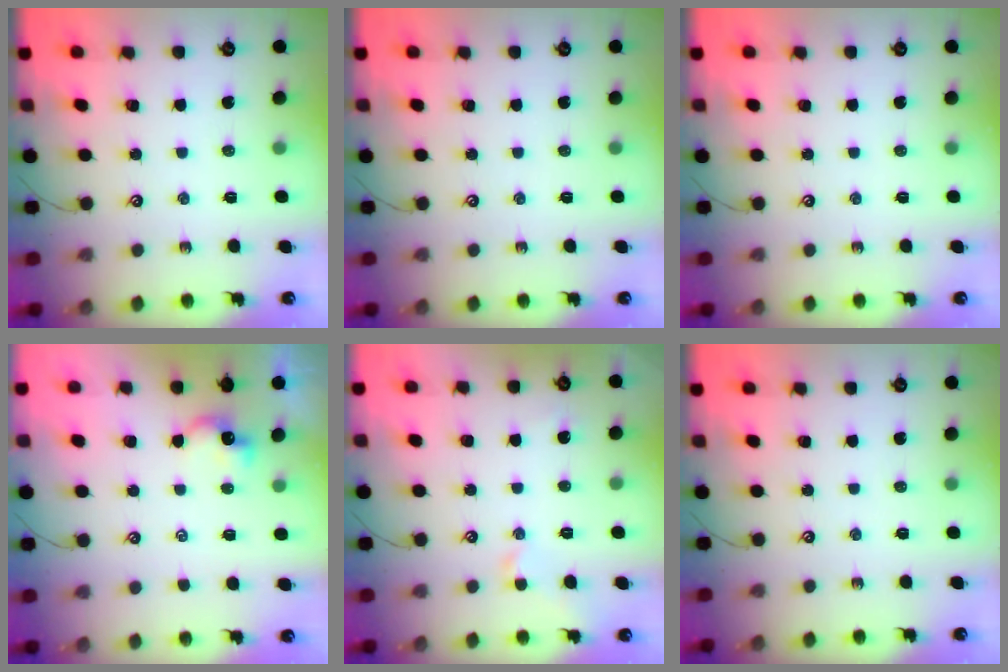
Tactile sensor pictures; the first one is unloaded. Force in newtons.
{"total": 0.0}
{"total": 0.0}
{"total": 1.7, "press": 1.7, "slide": 0.2}
{"total": 1.5, "press": 1.4, "slide": 0.3}
{"total": 0.0}